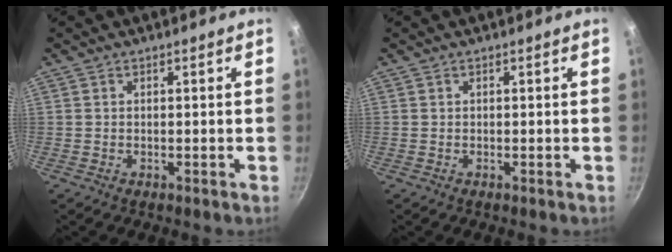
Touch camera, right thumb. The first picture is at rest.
{"total": 0.0}